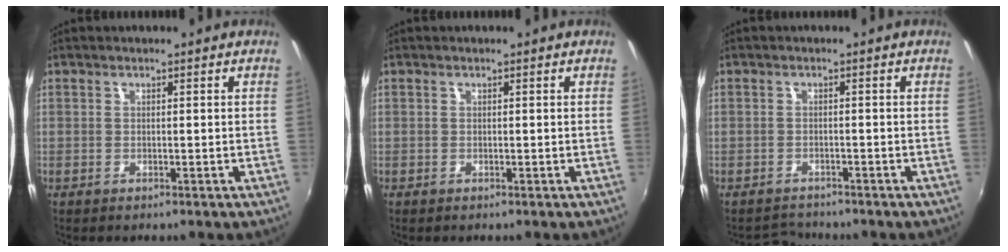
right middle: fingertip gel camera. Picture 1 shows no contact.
{"total": 0.0}
{"total": 2.6, "force": [-2.4, 0.9, -0.5], "torque": [-0.005, 0.003, -0.045]}